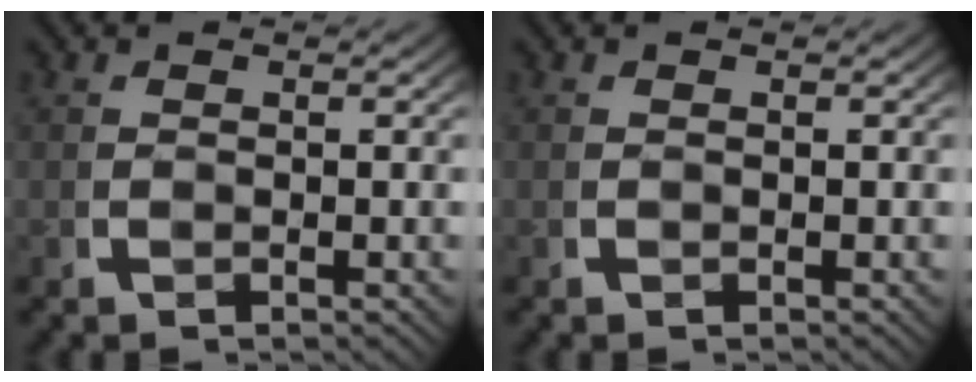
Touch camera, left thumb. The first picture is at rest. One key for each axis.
{"total": 0.0}